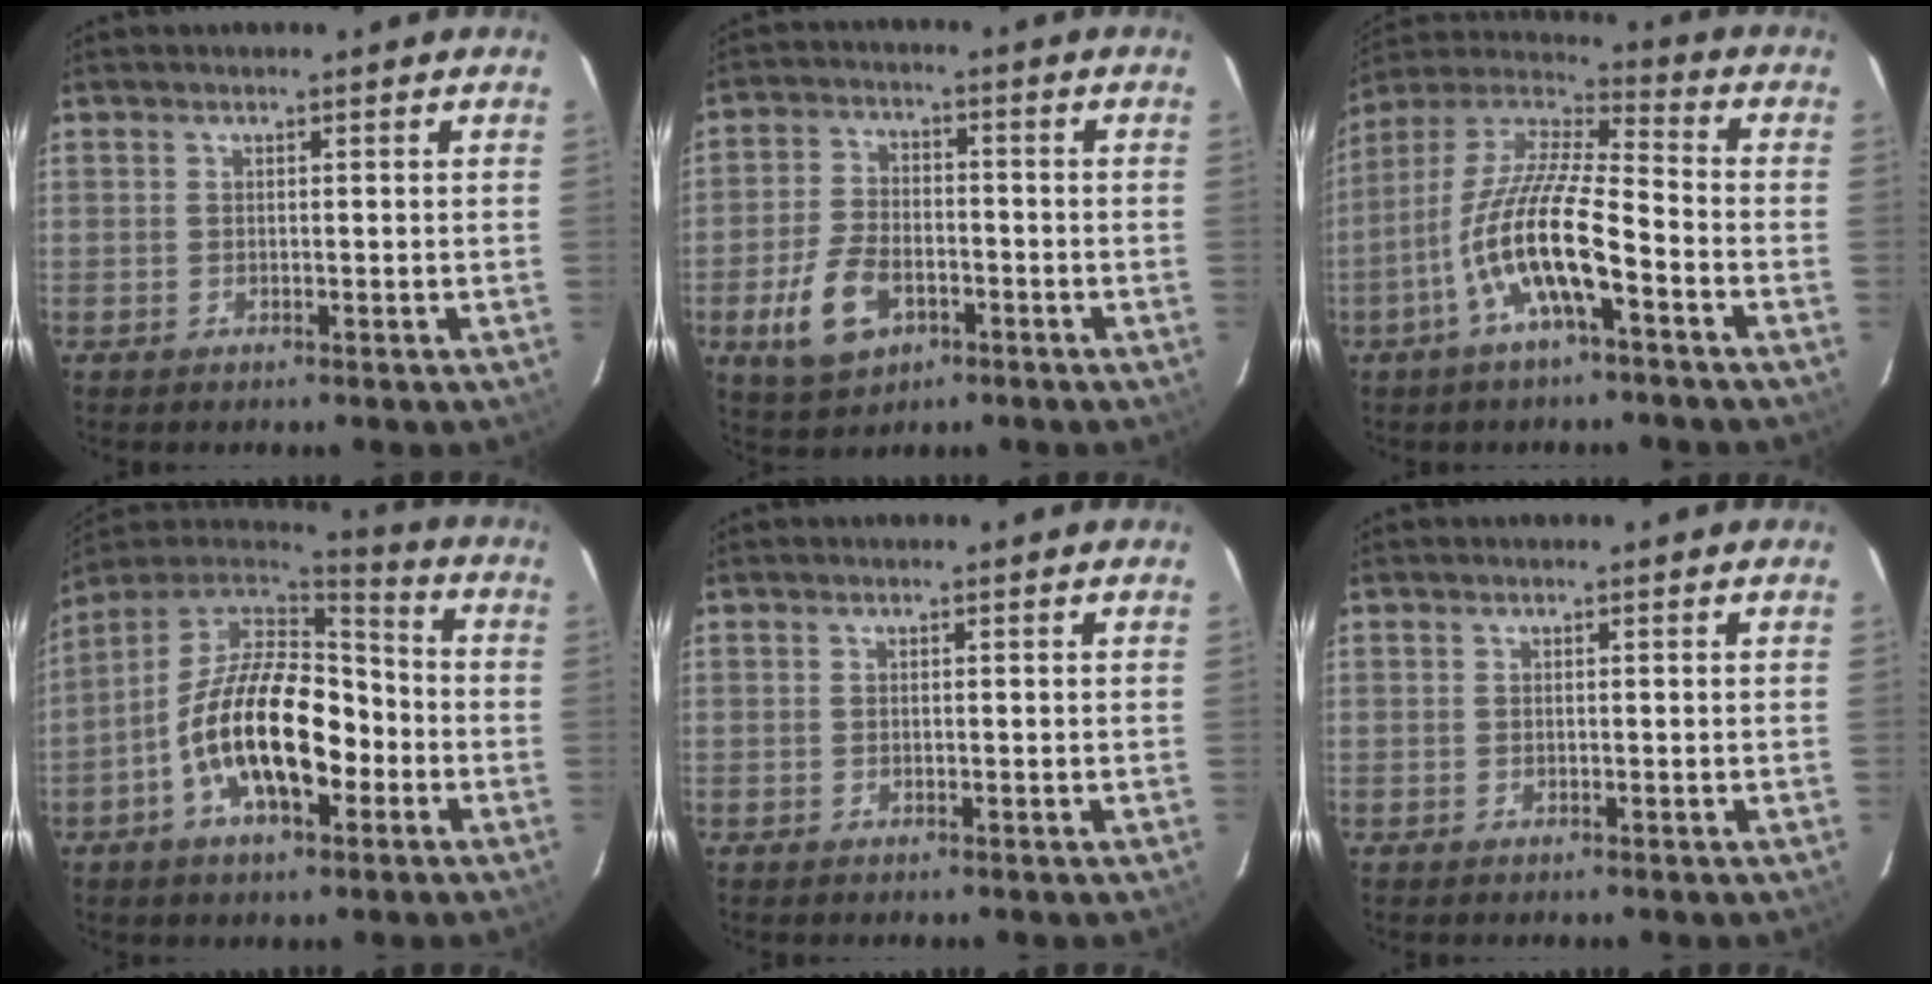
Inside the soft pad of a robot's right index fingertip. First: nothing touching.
{"total": 10.6, "force": [-4.5, 6.5, 7.0], "torque": [-0.160, 0.002, -0.074]}
{"total": 15.0, "force": [-6.0, 3.0, 13.4], "torque": [-0.261, -0.006, -0.122]}
{"total": 17.4, "force": [-5.2, 8.1, 14.5], "torque": [-0.270, 0.006, -0.093]}
{"total": 0.0}
{"total": 0.0}